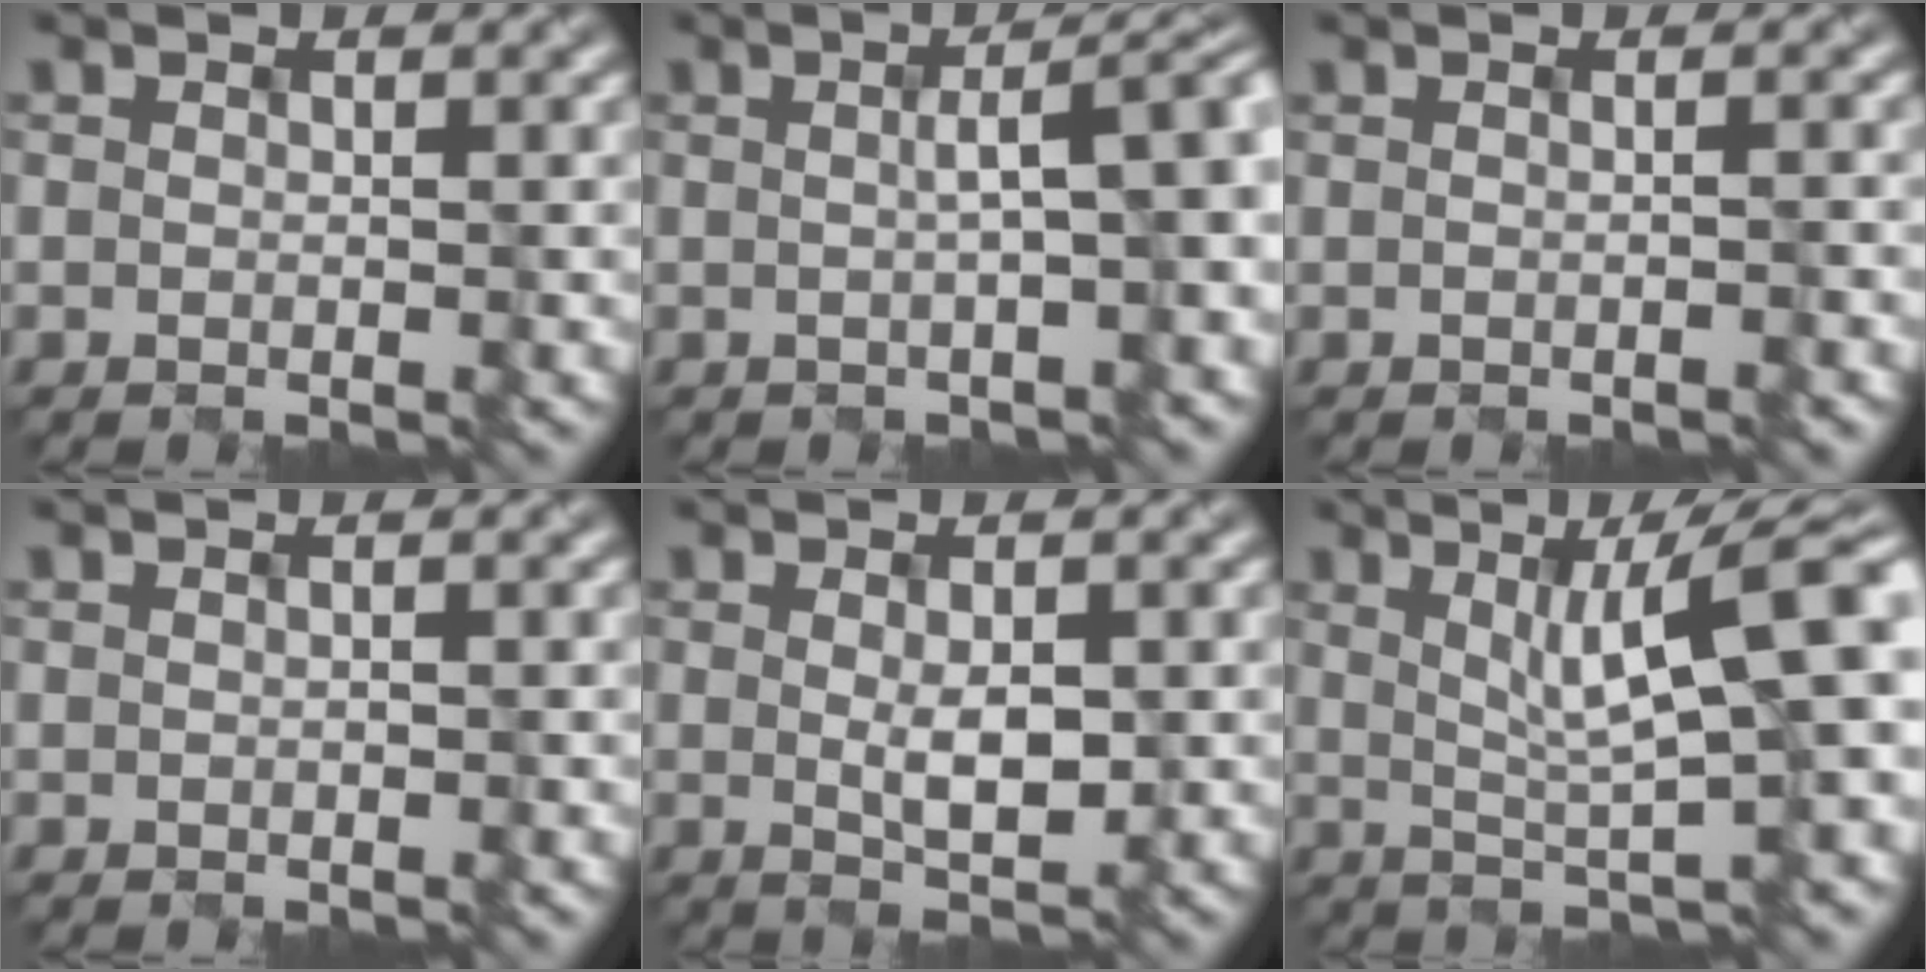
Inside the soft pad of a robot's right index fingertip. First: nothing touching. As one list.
[{"total": 6.0, "force": [0.4, 1.8, 5.7], "torque": [-0.047, 0.019, 0.007]}, {"total": 1.9, "force": [-0.1, 0.9, 1.6], "torque": [-0.005, 0.004, -0.012]}, {"total": 0.7, "force": [0.1, 0.3, 0.7], "torque": [-0.008, -0.001, -0.001]}, {"total": 2.6, "force": [0.0, 0.7, 2.5], "torque": [-0.047, -0.006, 0.011]}, {"total": 9.6, "force": [2.1, 2.1, 9.1], "torque": [-0.133, 0.012, 0.040]}]